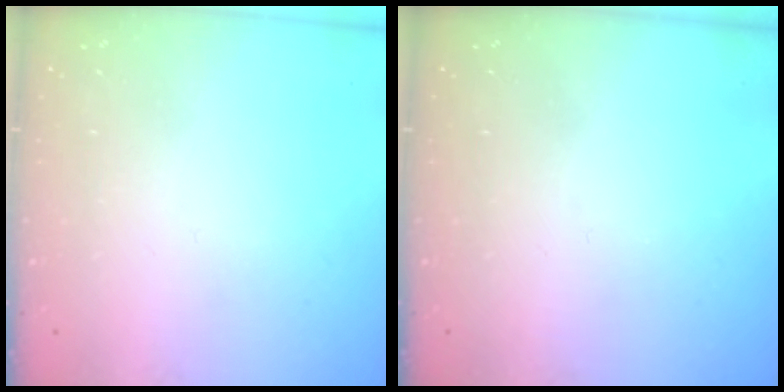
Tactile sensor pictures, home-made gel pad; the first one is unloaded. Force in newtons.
{"total": 0.0}